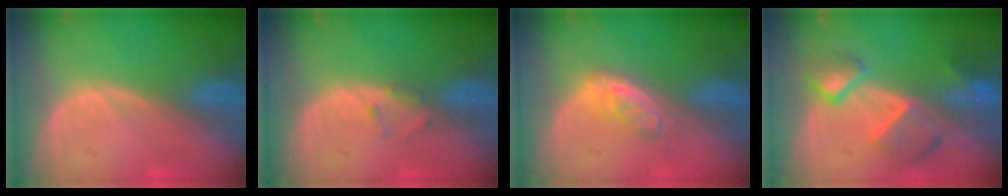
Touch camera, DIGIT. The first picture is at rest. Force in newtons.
{"total": 1.3, "press": 1.3, "slide": 0.4}
{"total": 4.1, "press": 4.0, "slide": 0.3}
{"total": 7.7, "press": 6.7, "slide": 3.8}